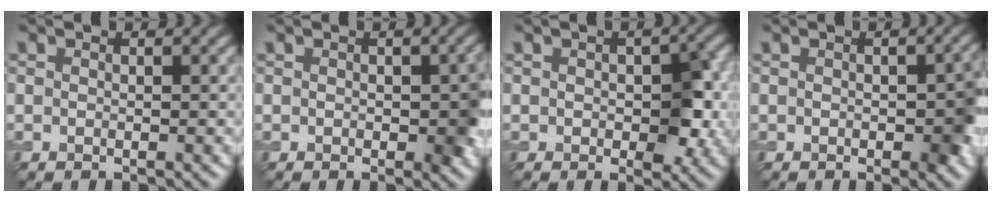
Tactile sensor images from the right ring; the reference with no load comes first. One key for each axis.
{"total": 2.7, "fx": -0.2, "fy": 1.3, "fz": 2.4, "tx": -0.026, "ty": -0.003, "tz": 0.000}
{"total": 4.2, "fx": -0.1, "fy": 2.4, "fz": 3.5, "tx": -0.046, "ty": -0.005, "tz": 0.001}
{"total": 3.0, "fx": -0.4, "fy": 1.5, "fz": 2.6, "tx": -0.028, "ty": -0.002, "tz": -0.004}